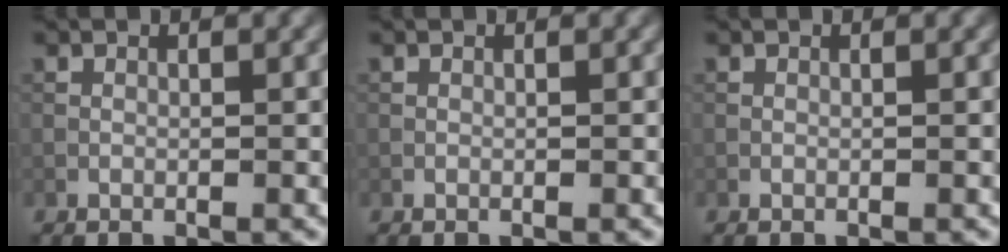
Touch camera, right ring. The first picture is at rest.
{"total": 0.0}
{"total": 0.0}